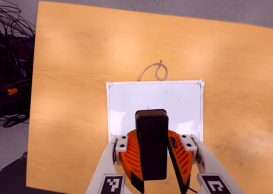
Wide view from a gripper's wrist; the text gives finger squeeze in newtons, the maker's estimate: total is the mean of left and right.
{"total": 9.0, "left": 9.3, "right": 8.7}